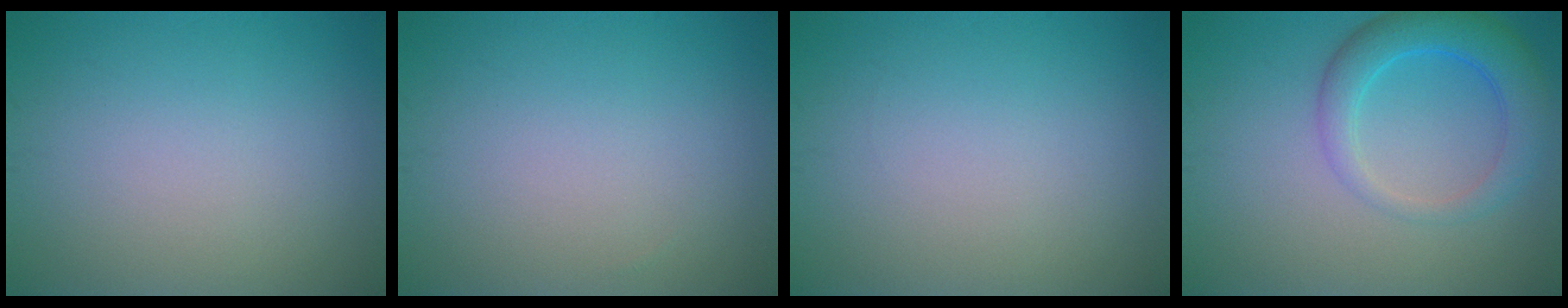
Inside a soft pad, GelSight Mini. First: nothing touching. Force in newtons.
{"total": 0.0}
{"total": 0.0}
{"total": 4.5, "press": 4.5, "slide": 0.3}